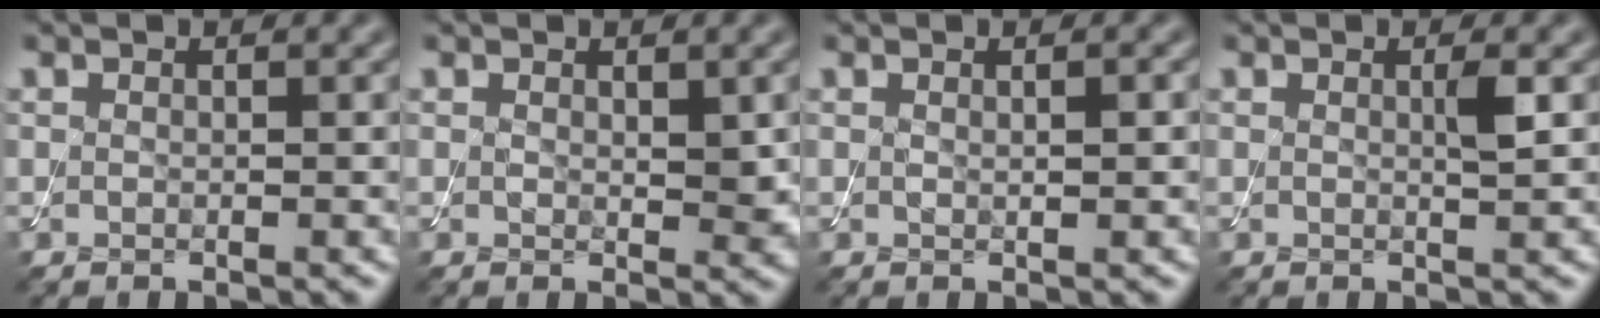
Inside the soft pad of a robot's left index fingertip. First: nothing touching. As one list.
[{"total": 1.7, "force": [0.4, 0.9, 1.4], "torque": [-0.019, -0.006, 0.010]}, {"total": 0.9, "force": [0.1, 0.1, 0.8], "torque": [-0.015, 0.001, 0.002]}, {"total": 1.2, "force": [0.3, 0.0, 1.2], "torque": [-0.022, 0.002, 0.002]}]